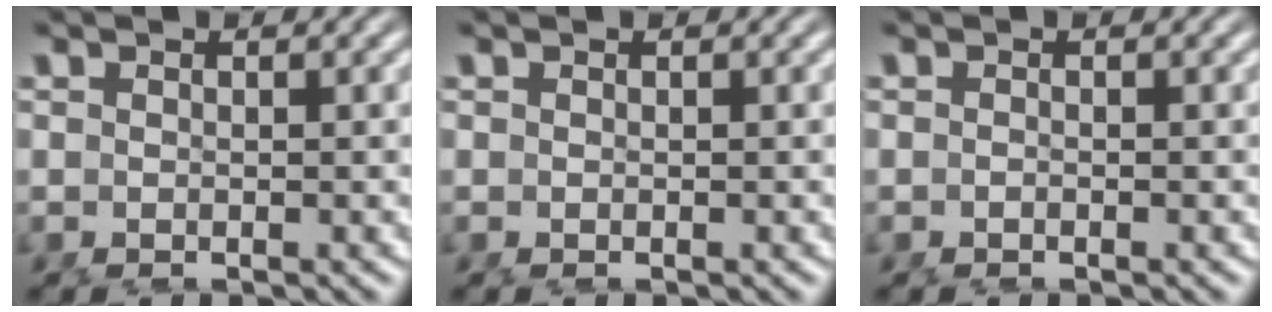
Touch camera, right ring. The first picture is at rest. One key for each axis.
{"total": 0.0}
{"total": 0.6, "fx": -0.4, "fy": 0.3, "fz": 0.2, "tx": -0.010, "ty": -0.001, "tz": -0.012}